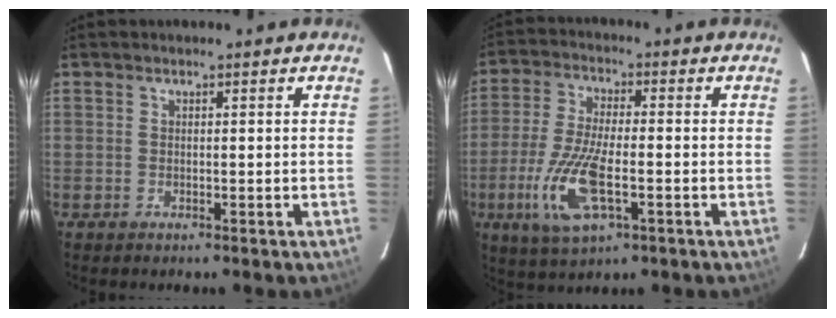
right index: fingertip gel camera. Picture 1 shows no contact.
{"total": 12.7, "force": [-4.2, 4.4, 11.1], "torque": [-0.243, -0.015, -0.080]}